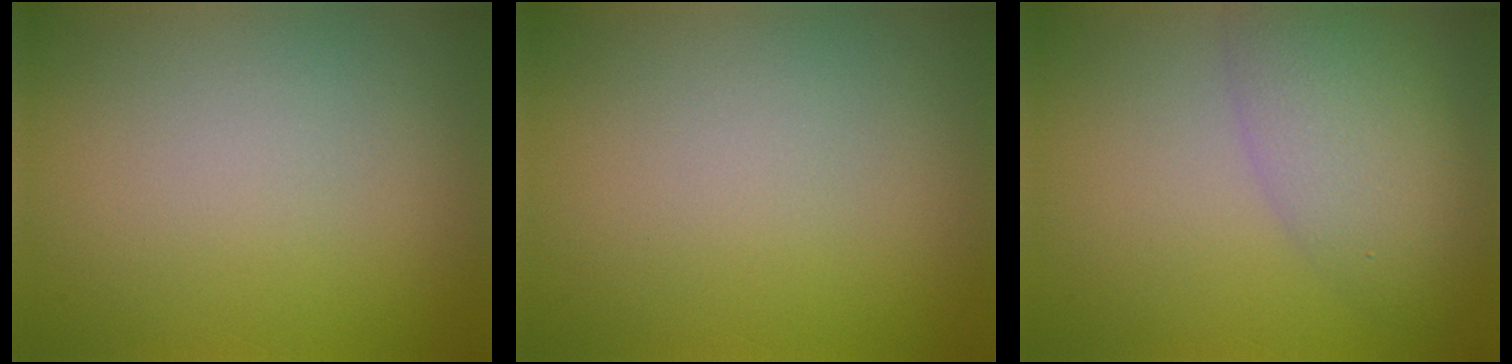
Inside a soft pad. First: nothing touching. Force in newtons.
{"total": 0.0}
{"total": 5.3, "press": 5.2, "slide": 0.4}